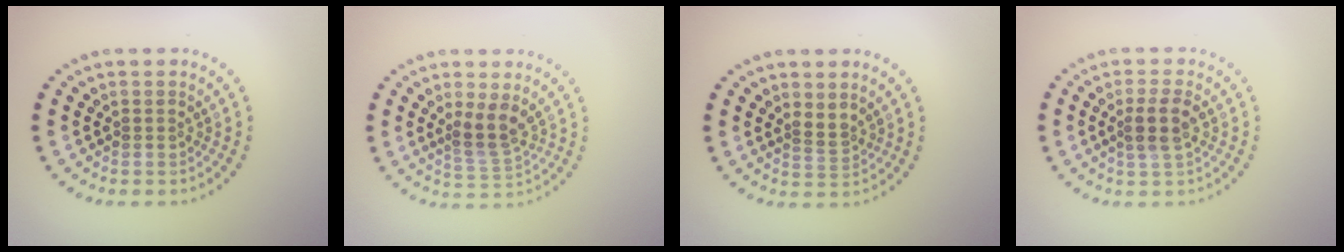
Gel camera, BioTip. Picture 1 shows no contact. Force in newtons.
{"total": 2.7, "press": 2.1, "slide": 1.7}
{"total": 1.6, "press": 1.2, "slide": 1.1}
{"total": 2.5, "press": 2.3, "slide": 1.0}